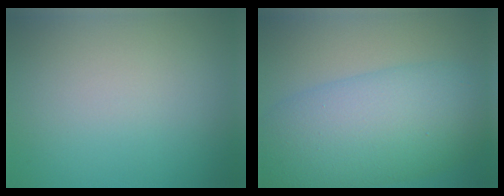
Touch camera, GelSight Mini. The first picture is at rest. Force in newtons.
{"total": 10.6, "press": 10.6, "slide": 0.2}